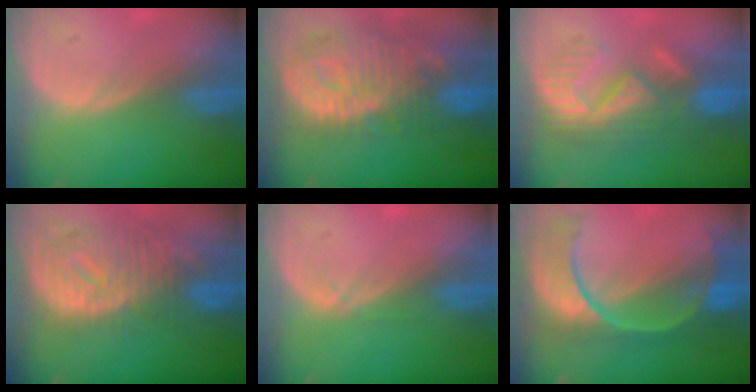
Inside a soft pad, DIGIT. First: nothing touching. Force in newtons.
{"total": 12.8, "press": 11.4, "slide": 5.9}
{"total": 9.0, "press": 8.8, "slide": 1.9}
{"total": 12.2, "press": 10.5, "slide": 6.2}
{"total": 0.9, "press": 0.8, "slide": 0.2}
{"total": 11.1, "press": 9.4, "slide": 6.0}